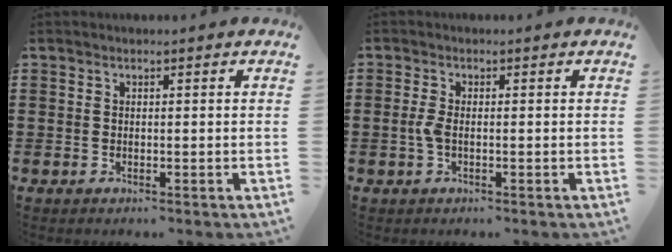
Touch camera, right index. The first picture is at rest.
{"total": 2.2, "force": [-0.6, 0.7, 2.0], "torque": [-0.058, -0.008, -0.018]}